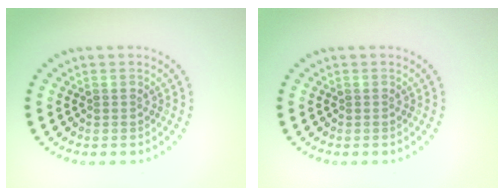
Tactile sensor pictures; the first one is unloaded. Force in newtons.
{"total": 0.0}